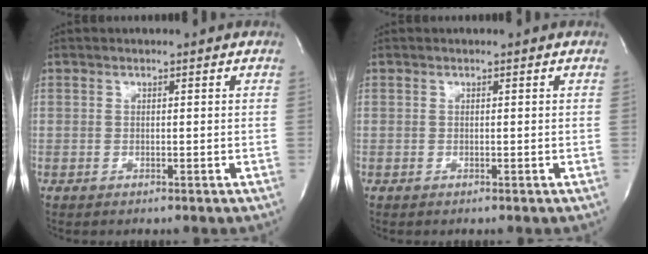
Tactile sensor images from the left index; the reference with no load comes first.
{"total": 0.0}